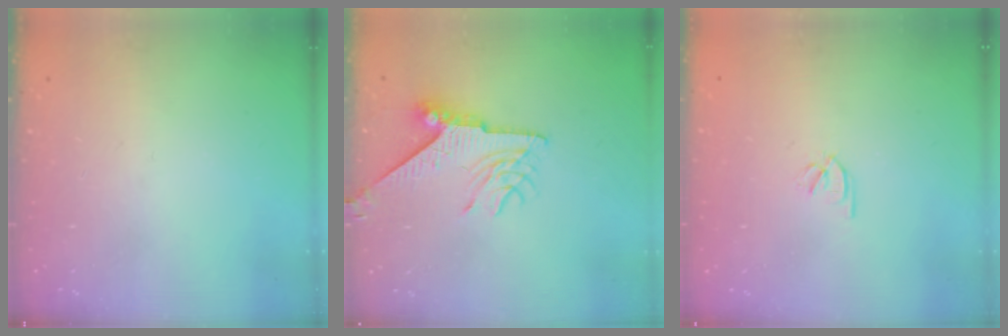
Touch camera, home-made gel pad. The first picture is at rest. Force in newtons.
{"total": 8.7, "press": 8.7, "slide": 0.6}
{"total": 1.8, "press": 1.7, "slide": 0.5}